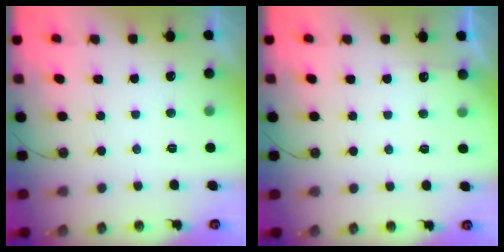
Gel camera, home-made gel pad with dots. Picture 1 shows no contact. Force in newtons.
{"total": 3.0, "press": 2.9, "slide": 0.4}